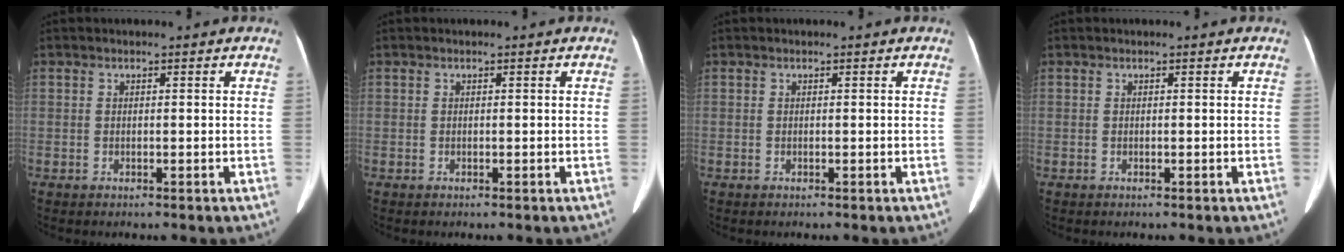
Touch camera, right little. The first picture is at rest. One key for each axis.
{"total": 0.0}
{"total": 0.0}
{"total": 0.0}